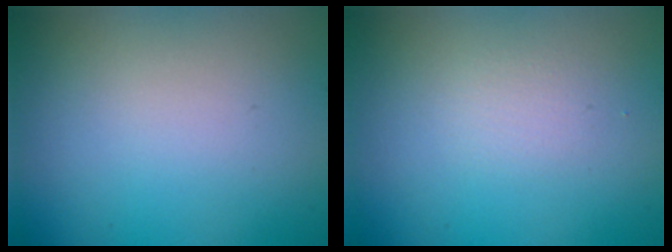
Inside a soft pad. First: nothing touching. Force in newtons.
{"total": 1.0, "press": 1.0, "slide": 0.0}